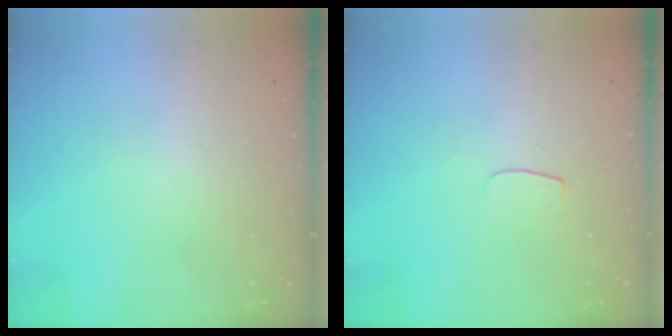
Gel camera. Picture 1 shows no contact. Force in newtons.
{"total": 3.0, "press": 3.0, "slide": 0.3}